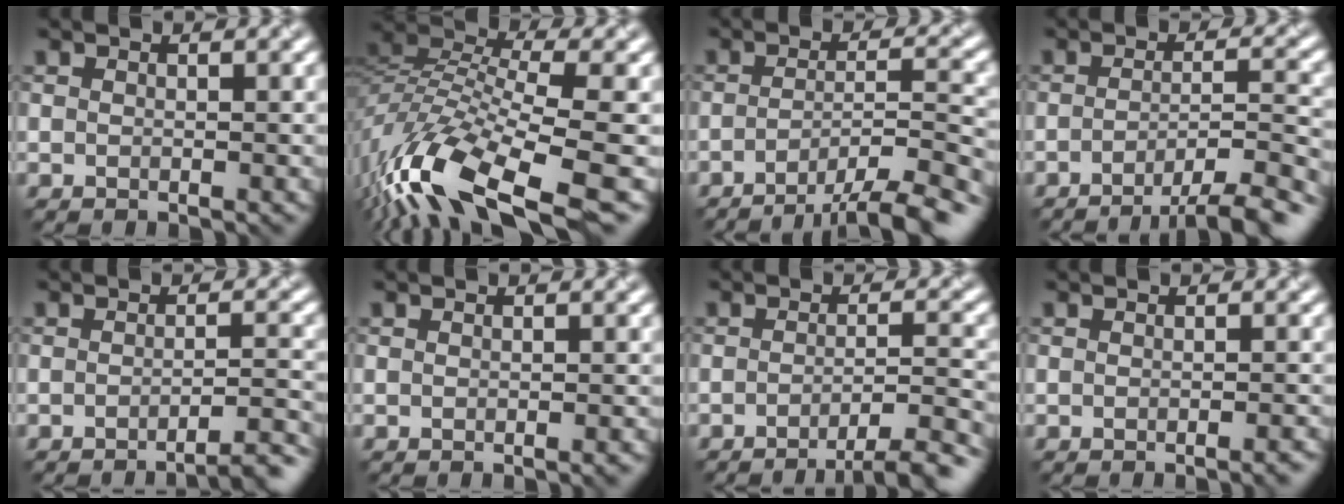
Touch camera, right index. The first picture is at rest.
{"total": 12.0, "force": [-6.9, 4.2, 8.9], "torque": [-0.180, 0.005, -0.132]}
{"total": 8.2, "force": [-5.9, 1.6, 5.5], "torque": [-0.076, 0.009, -0.090]}
{"total": 7.4, "force": [-5.0, 1.5, 5.2], "torque": [-0.072, 0.006, -0.076]}
{"total": 4.2, "force": [-3.2, 0.9, 2.6], "torque": [-0.026, 0.011, -0.047]}
{"total": 0.8, "force": [-0.5, 0.3, 0.6], "torque": [-0.004, -0.003, -0.012]}
{"total": 5.9, "force": [-4.0, 1.2, 4.2], "torque": [-0.053, 0.004, -0.056]}
{"total": 1.5, "force": [-1.0, 0.4, 1.0], "torque": [-0.002, 0.000, -0.018]}